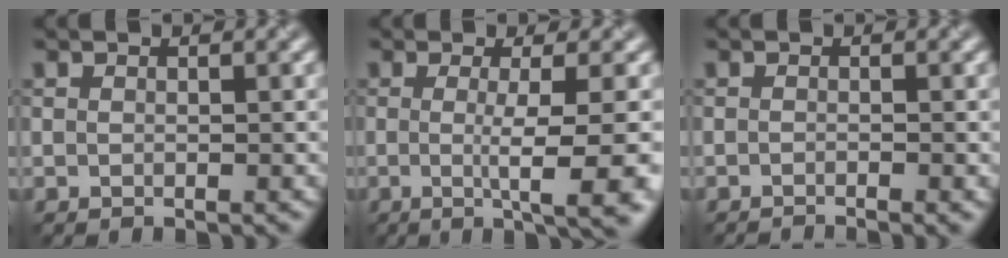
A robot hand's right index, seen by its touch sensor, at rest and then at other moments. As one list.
[{"total": 7.9, "force": [-1.4, 1.9, 7.5], "torque": [-0.091, -0.014, -0.018]}, {"total": 1.5, "force": [-1.1, 0.3, 1.0], "torque": [-0.004, -0.004, -0.021]}]